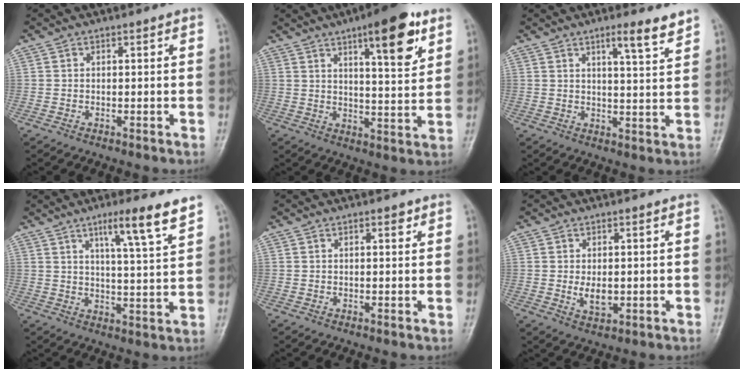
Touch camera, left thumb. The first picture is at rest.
{"total": 12.8, "force": [6.9, 3.4, 10.3], "torque": [-0.127, -0.035, 0.098]}
{"total": 6.0, "force": [4.2, 0.5, 4.2], "torque": [-0.057, -0.033, 0.062]}
{"total": 9.6, "force": [6.2, 0.5, 7.3], "torque": [-0.110, -0.035, 0.095]}
{"total": 1.5, "force": [0.9, 0.5, 1.1], "torque": [-0.012, -0.002, 0.011]}
{"total": 3.7, "force": [0.0, 2.1, 3.1], "torque": [-0.044, -0.007, 0.006]}